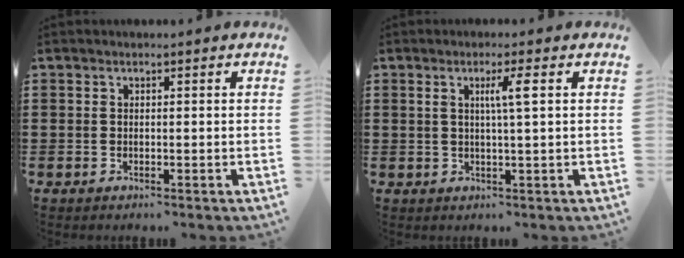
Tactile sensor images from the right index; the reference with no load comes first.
{"total": 3.6, "force": [0.9, -0.1, 3.4], "torque": [-0.068, 0.000, 0.010]}